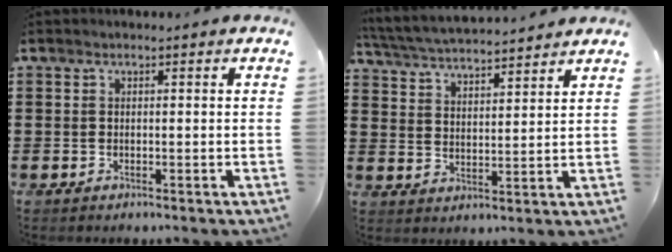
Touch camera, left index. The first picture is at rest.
{"total": 4.8, "force": [4.7, -0.1, 0.9], "torque": [-0.039, -0.025, 0.080]}